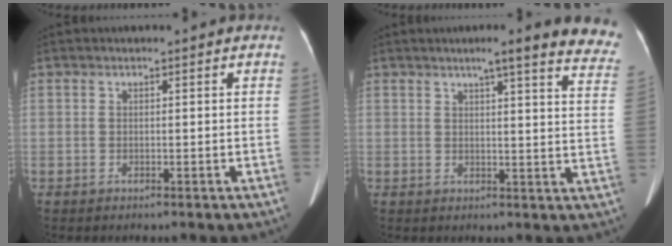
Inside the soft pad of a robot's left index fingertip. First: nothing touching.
{"total": 16.5, "force": [14.0, 1.3, 8.5], "torque": [-0.085, -0.028, 0.147]}